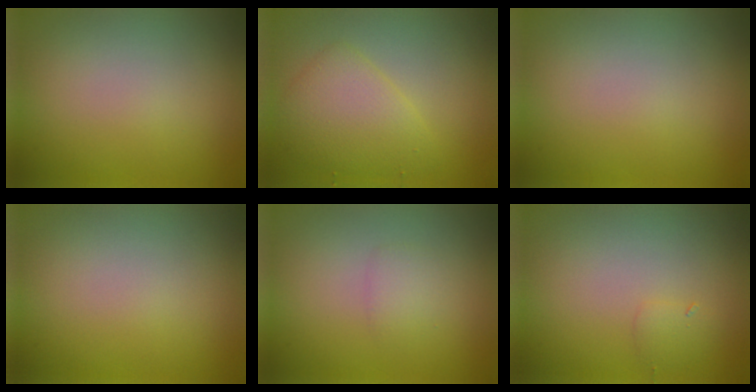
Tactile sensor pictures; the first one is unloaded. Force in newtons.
{"total": 4.1, "press": 4.1, "slide": 0.1}
{"total": 0.0}
{"total": 0.0}
{"total": 1.2, "press": 1.2, "slide": 0.1}
{"total": 1.0, "press": 1.0, "slide": 0.0}